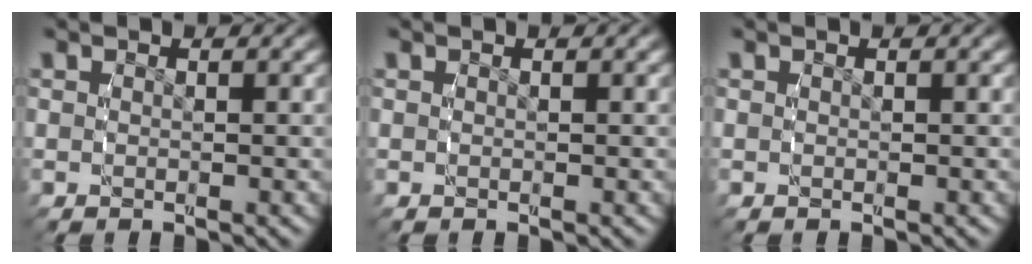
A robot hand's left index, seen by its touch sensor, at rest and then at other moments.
{"total": 0.0}
{"total": 0.0}